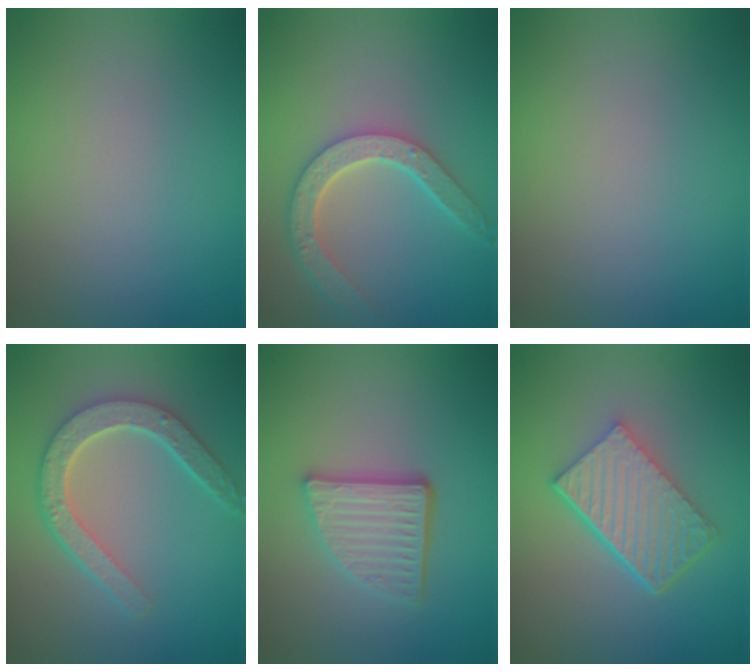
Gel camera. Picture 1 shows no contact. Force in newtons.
{"total": 4.6, "press": 3.7, "slide": 2.7}
{"total": 0.0}
{"total": 4.8, "press": 3.7, "slide": 3.0}
{"total": 4.7, "press": 3.4, "slide": 3.2}
{"total": 6.2, "press": 4.3, "slide": 4.4}